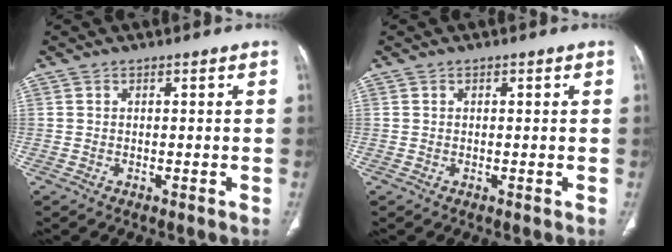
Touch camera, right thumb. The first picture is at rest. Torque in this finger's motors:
{"motor_torque": [-0.26, -0.47, -0.23, -0.22, 0.04]}